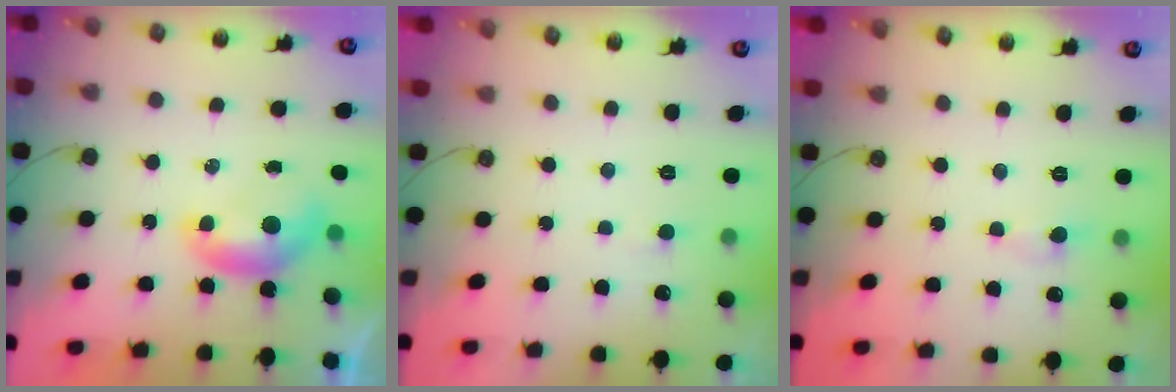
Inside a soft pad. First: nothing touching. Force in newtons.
{"total": 2.9, "press": 2.9, "slide": 0.2}
{"total": 0.5, "press": 0.4, "slide": 0.4}